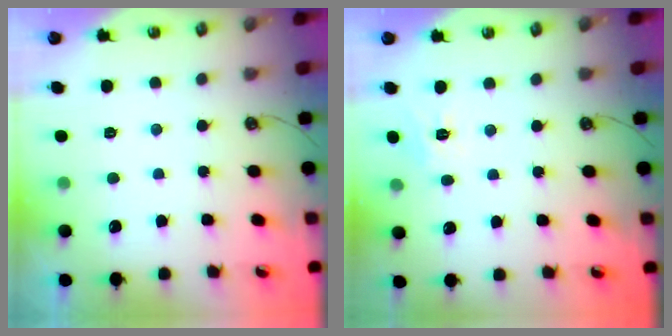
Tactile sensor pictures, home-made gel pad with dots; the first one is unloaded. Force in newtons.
{"total": 4.8, "press": 4.8, "slide": 0.7}